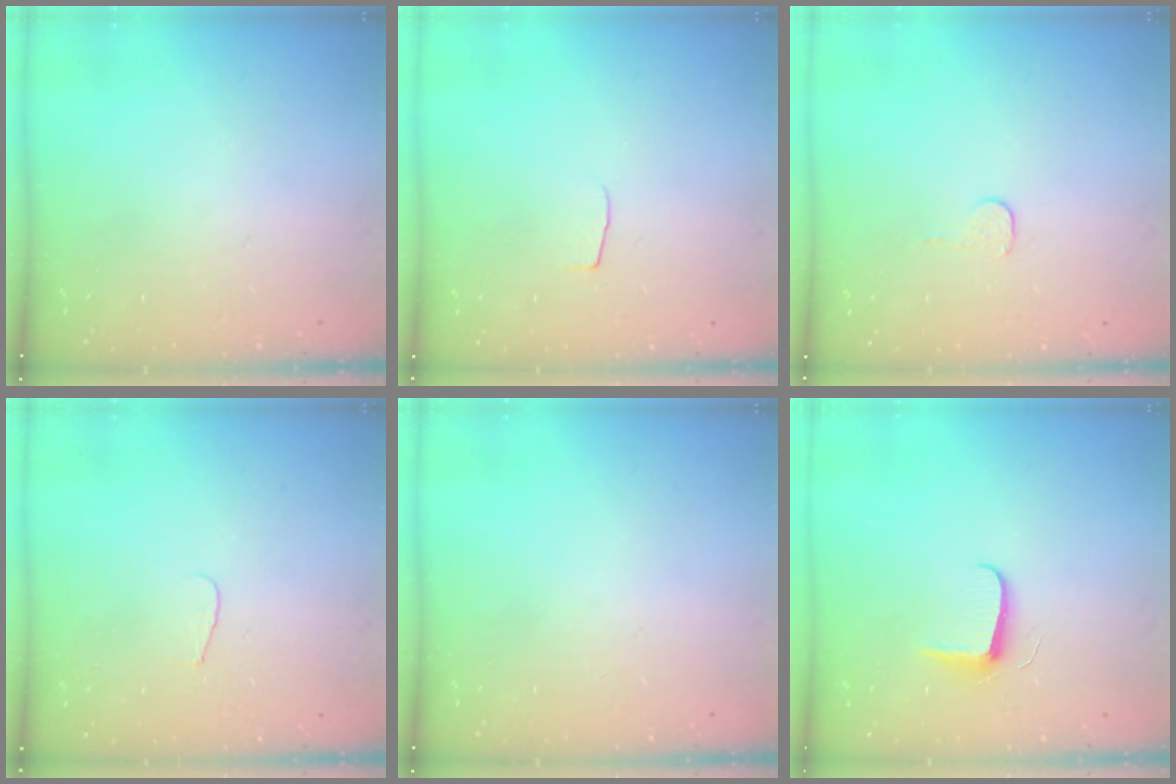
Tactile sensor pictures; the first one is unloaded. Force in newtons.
{"total": 3.7, "press": 3.7, "slide": 0.3}
{"total": 3.7, "press": 3.7, "slide": 0.3}
{"total": 3.4, "press": 3.4, "slide": 0.3}
{"total": 0.0}
{"total": 6.2, "press": 6.2, "slide": 0.8}